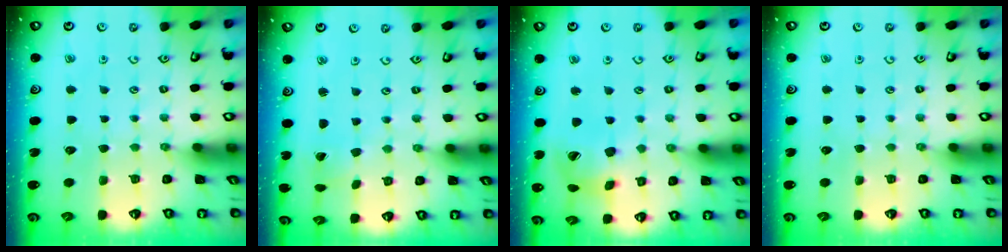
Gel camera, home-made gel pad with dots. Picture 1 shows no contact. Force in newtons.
{"total": 1.2, "press": 1.2, "slide": 0.1}
{"total": 13.1, "press": 13.0, "slide": 1.8}
{"total": 0.0}